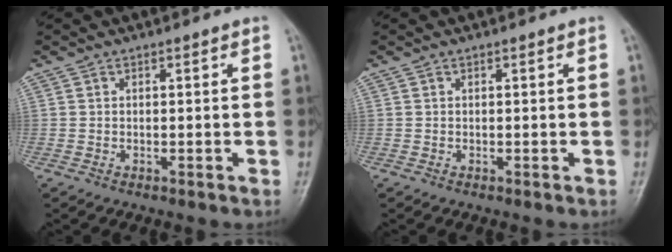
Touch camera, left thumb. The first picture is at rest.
{"total": 0.0}